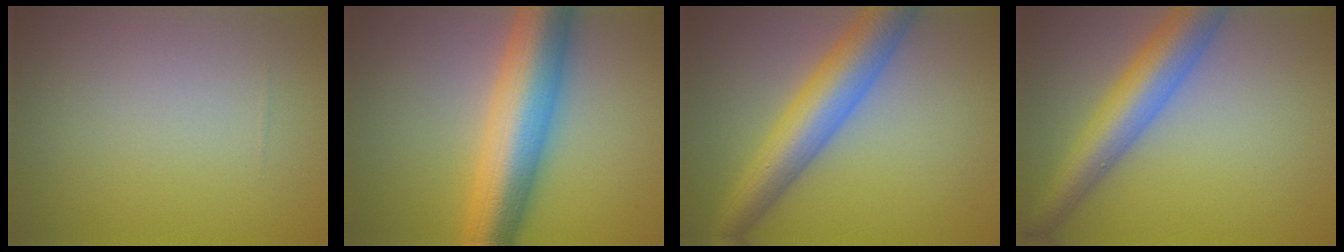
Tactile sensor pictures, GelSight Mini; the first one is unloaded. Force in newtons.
{"total": 9.5, "press": 9.5, "slide": 0.2}
{"total": 6.7, "press": 6.7, "slide": 0.3}
{"total": 6.3, "press": 6.3, "slide": 0.2}